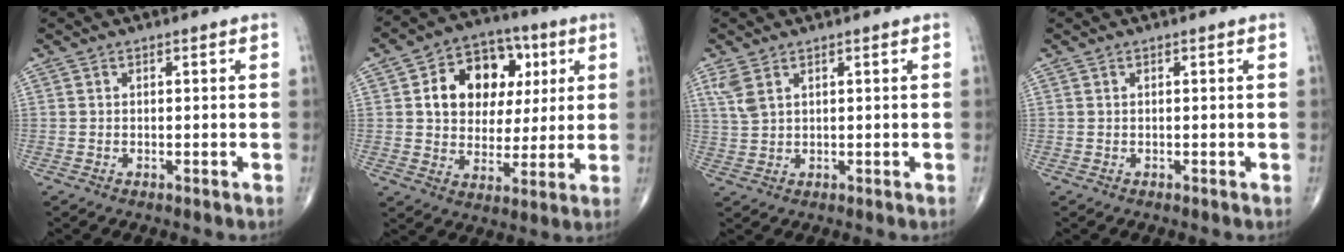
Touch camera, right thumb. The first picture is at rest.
{"total": 15.7, "force": [4.1, 11.8, 9.5], "torque": [-0.104, 0.009, 0.067]}
{"total": 3.5, "force": [2.0, 1.6, 2.5], "torque": [-0.059, 0.003, 0.051]}
{"total": 0.0}